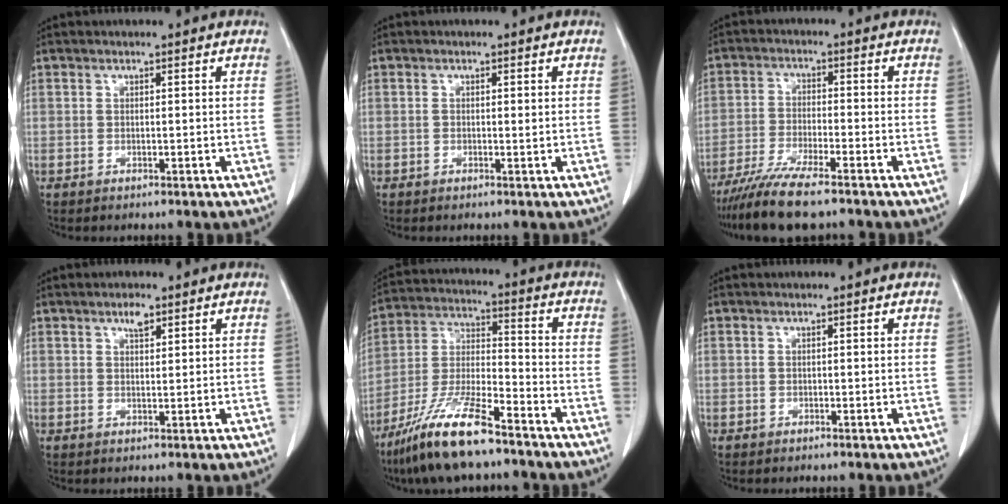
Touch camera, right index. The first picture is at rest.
{"total": 0.7, "force": [0.1, 0.1, 0.7], "torque": [-0.012, -0.001, 0.002]}
{"total": 8.8, "force": [-7.1, 0.6, 5.1], "torque": [-0.090, -0.024, -0.124]}
{"total": 2.1, "force": [1.4, 0.8, 1.5], "torque": [-0.028, 0.001, 0.024]}
{"total": 14.0, "force": [-10.1, 2.1, 9.4], "torque": [-0.195, -0.018, -0.187]}
{"total": 0.0}